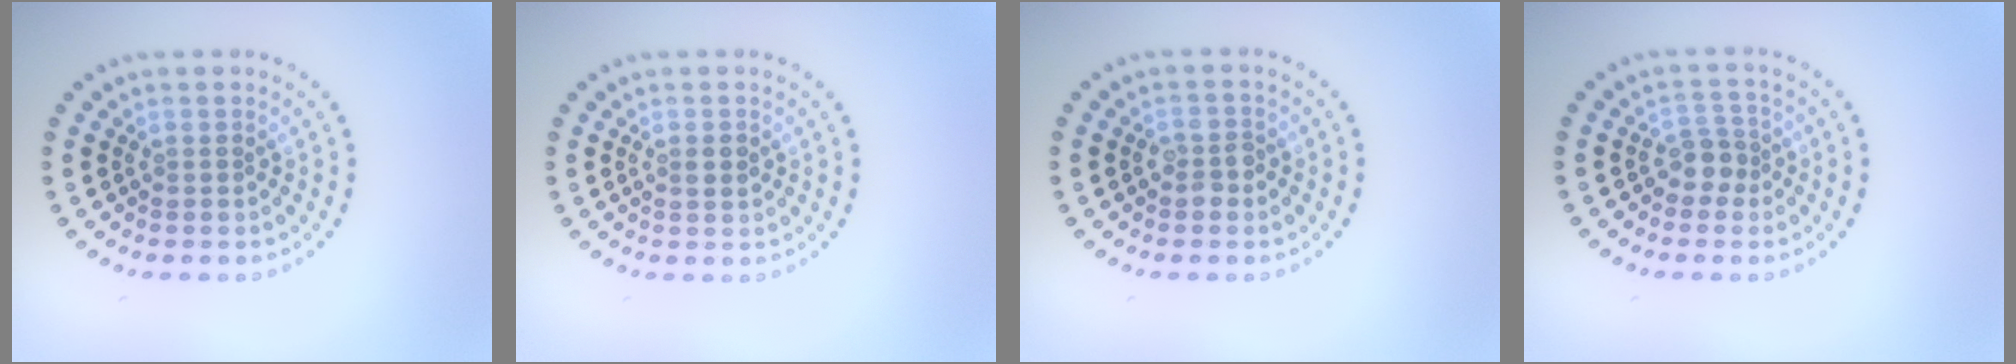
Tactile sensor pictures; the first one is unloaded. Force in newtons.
{"total": 1.2, "press": 1.1, "slide": 0.2}
{"total": 1.7, "press": 1.7, "slide": 0.3}
{"total": 2.1, "press": 1.8, "slide": 1.1}